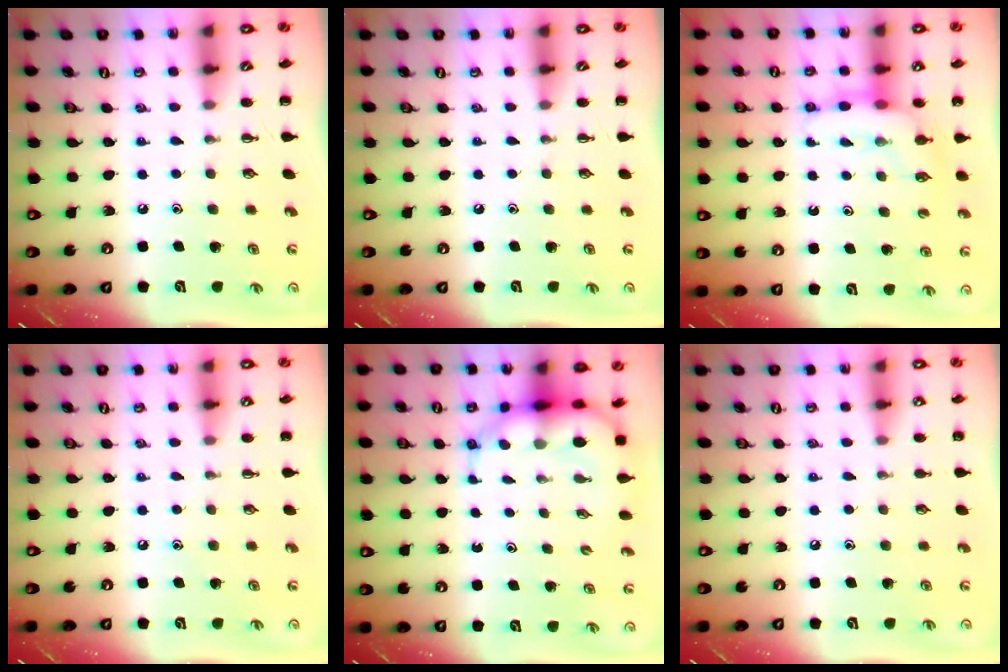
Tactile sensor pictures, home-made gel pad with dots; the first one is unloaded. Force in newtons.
{"total": 0.0}
{"total": 10.0, "press": 9.9, "slide": 1.4}
{"total": 6.2, "press": 6.0, "slide": 1.8}
{"total": 7.9, "press": 7.5, "slide": 2.2}
{"total": 4.8, "press": 4.7, "slide": 1.2}